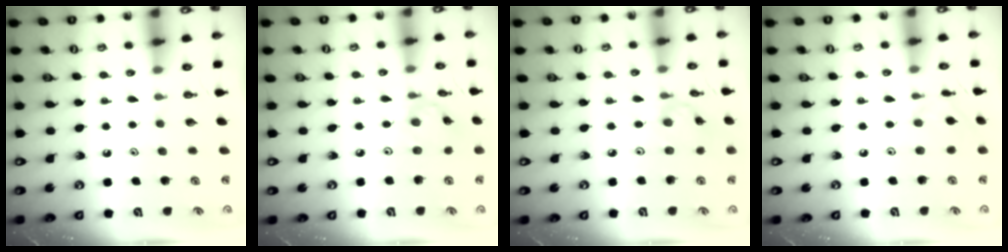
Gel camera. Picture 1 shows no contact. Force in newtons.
{"total": 1.4, "press": 1.3, "slide": 0.2}
{"total": 1.1, "press": 1.1, "slide": 0.3}
{"total": 1.8, "press": 1.8, "slide": 0.4}